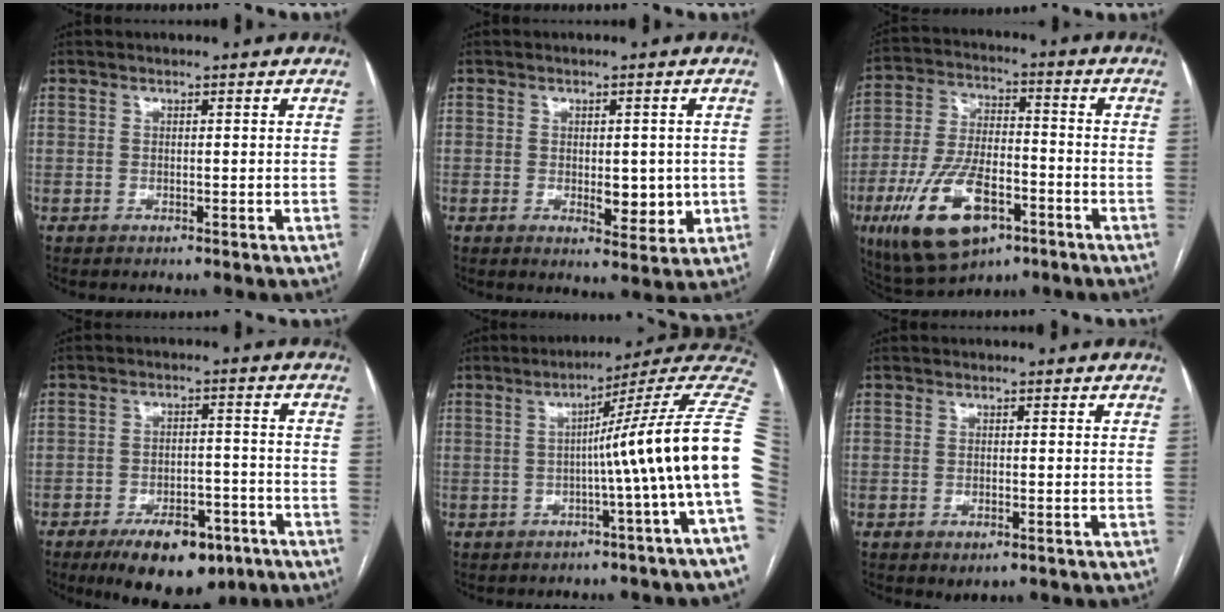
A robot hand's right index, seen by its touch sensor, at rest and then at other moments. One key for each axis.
{"total": 5.4, "fx": -0.5, "fy": 2.7, "fz": 4.7, "tx": -0.058, "ty": -0.006, "tz": 0.002}
{"total": 16.1, "fx": -7.5, "fy": 7.1, "fz": 12.3, "tx": -0.252, "ty": -0.001, "tz": -0.124}
{"total": 11.7, "fx": -7.6, "fy": 5.2, "fz": 7.2, "tx": -0.102, "ty": 0.002, "tz": -0.113}
{"total": 15.0, "fx": -0.8, "fy": -2.5, "fz": 14.8, "tx": -0.168, "ty": 0.023, "tz": -0.025}
{"total": 1.9, "fx": -0.9, "fy": 0.8, "fz": 1.5, "tx": -0.024, "ty": -0.003, "tz": -0.005}